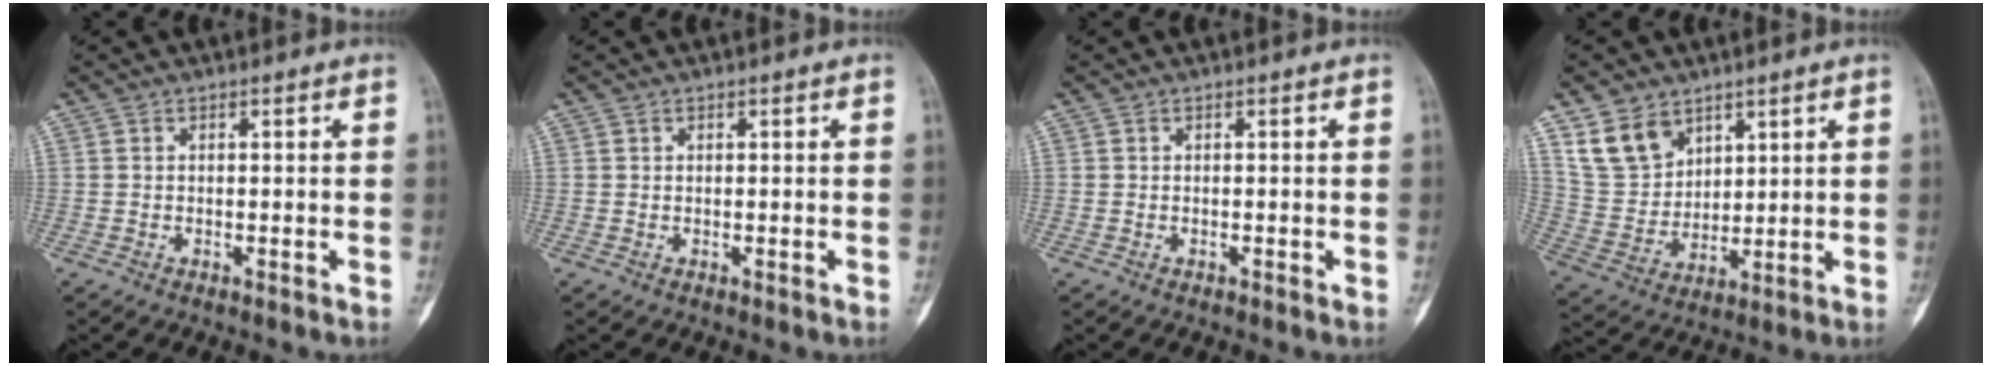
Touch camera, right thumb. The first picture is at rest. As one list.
[{"total": 0.0}, {"total": 0.0}, {"total": 10.4, "force": [6.4, 7.1, 3.9], "torque": [-0.058, -0.031, 0.139]}]